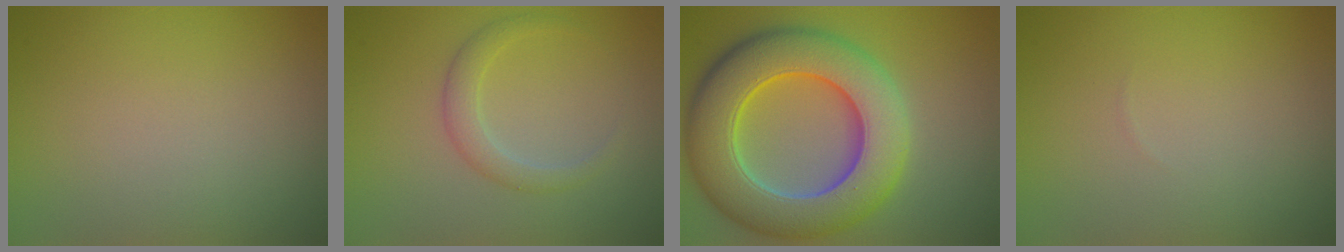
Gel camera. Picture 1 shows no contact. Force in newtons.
{"total": 2.0, "press": 2.0, "slide": 0.0}
{"total": 11.4, "press": 11.4, "slide": 0.6}
{"total": 0.0}